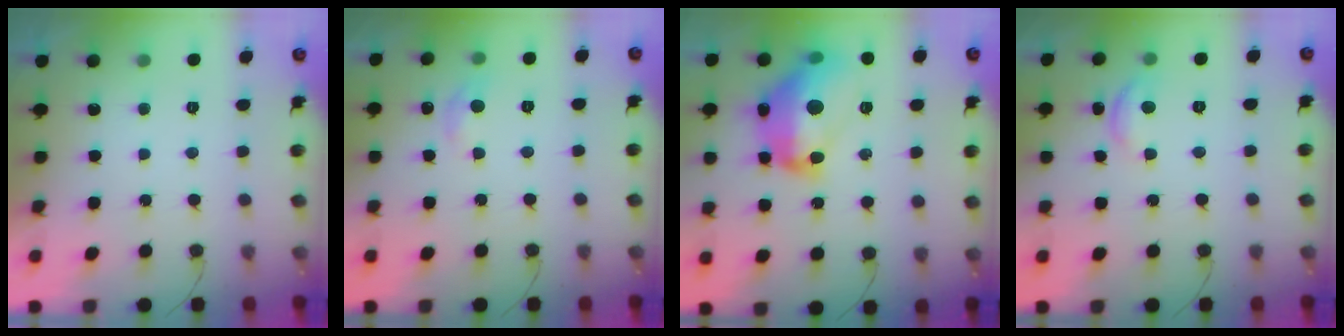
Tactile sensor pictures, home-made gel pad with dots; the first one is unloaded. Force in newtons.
{"total": 6.6, "press": 6.6, "slide": 0.9}
{"total": 19.9, "press": 19.8, "slide": 2.3}
{"total": 5.7, "press": 5.6, "slide": 0.5}